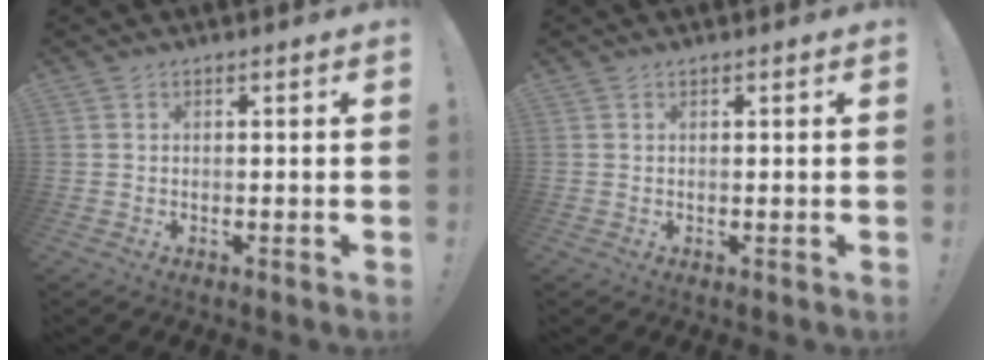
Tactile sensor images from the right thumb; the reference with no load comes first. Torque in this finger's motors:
{"motor_torque": [-0.28, -0.32, 0.18, 0.00, 0.00]}